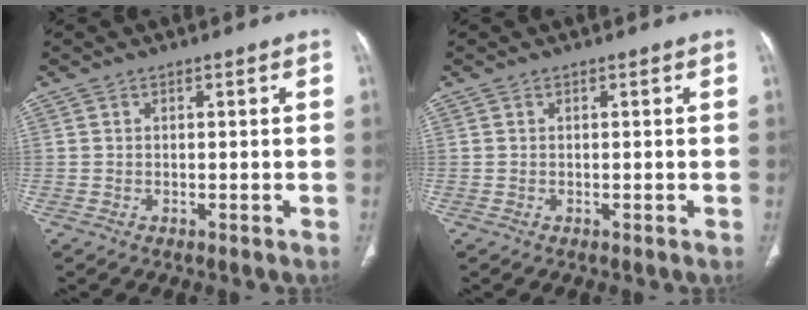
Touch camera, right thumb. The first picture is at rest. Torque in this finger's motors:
{"motor_torque": [0.12, -0.02, 0.18, -0.12, -0.03]}